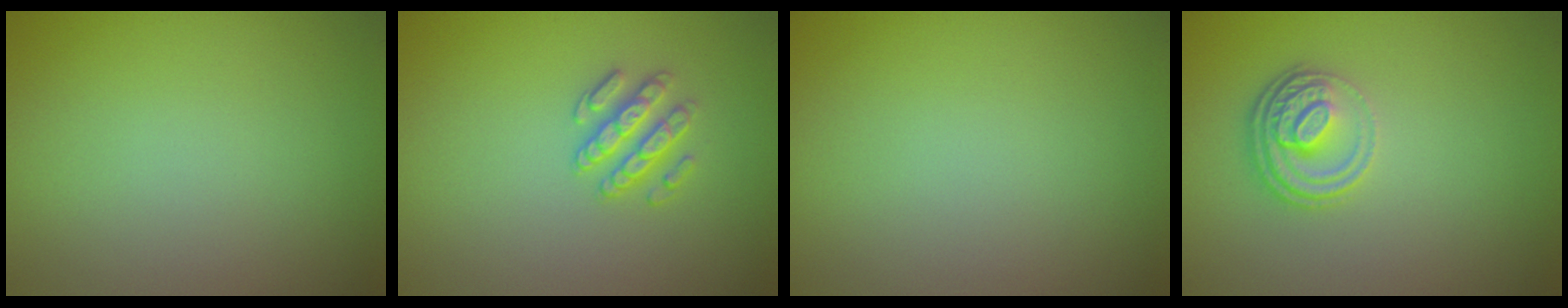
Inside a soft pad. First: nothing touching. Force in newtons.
{"total": 2.5, "press": 2.3, "slide": 0.9}
{"total": 0.0}
{"total": 3.5, "press": 2.6, "slide": 2.3}